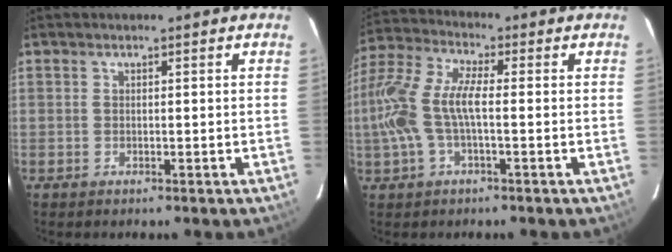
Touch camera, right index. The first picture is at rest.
{"total": 12.7, "force": [-1.7, 4.6, 11.7], "torque": [-0.251, 0.008, -0.036]}